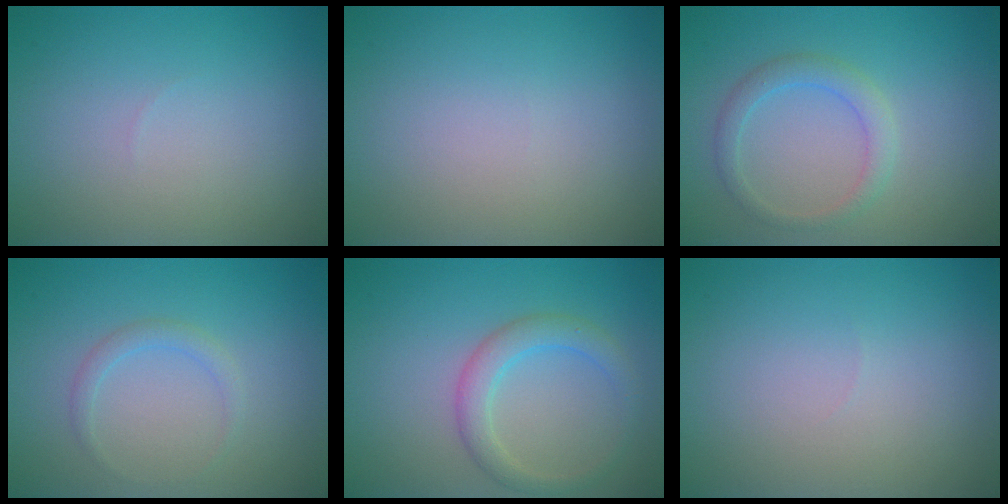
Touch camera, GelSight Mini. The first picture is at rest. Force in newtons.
{"total": 0.0}
{"total": 2.1, "press": 2.1, "slide": 0.1}
{"total": 1.2, "press": 1.2, "slide": 0.0}
{"total": 2.8, "press": 2.8, "slide": 0.1}
{"total": 0.0}